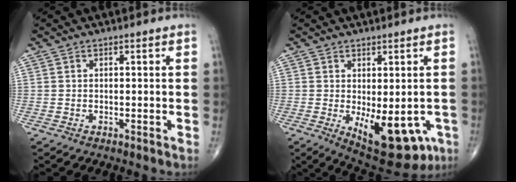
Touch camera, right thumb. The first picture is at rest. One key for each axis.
{"total": 14.2, "fx": -4.4, "fy": 6.9, "fz": 11.6, "tx": -0.135, "ty": -0.009, "tz": -0.041}